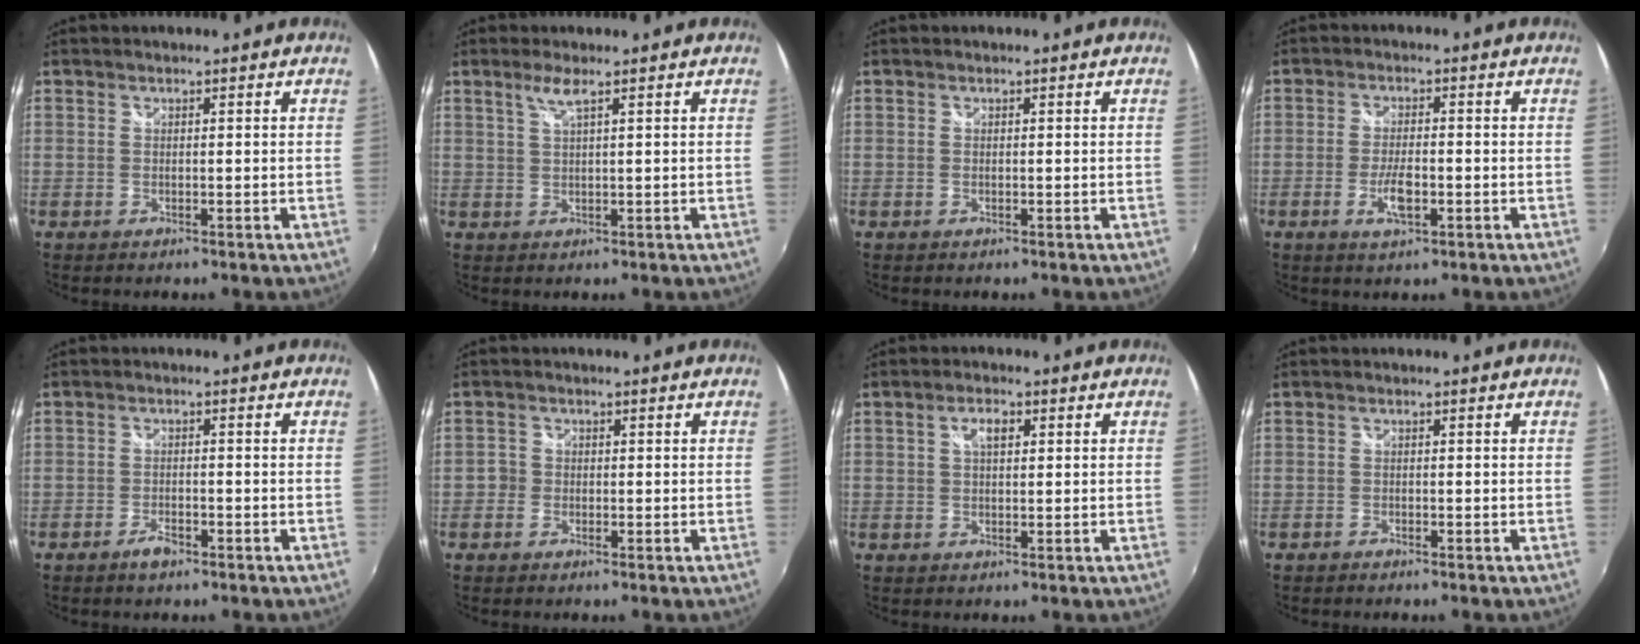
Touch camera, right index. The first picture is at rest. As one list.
[{"total": 2.4, "force": [1.4, -0.2, 1.9], "torque": [-0.039, 0.000, 0.029]}, {"total": 0.0}, {"total": 4.7, "force": [-1.7, 1.5, 4.2], "torque": [-0.088, -0.003, -0.030]}, {"total": 2.6, "force": [-1.9, 0.9, 1.5], "torque": [-0.036, 0.000, -0.036]}, {"total": 1.8, "force": [-0.9, 1.5, 0.2], "torque": [-0.004, 0.000, -0.021]}, {"total": 2.9, "force": [0.9, 1.4, 2.3], "torque": [-0.041, 0.008, 0.014]}, {"total": 0.8, "force": [-0.8, 0.3, 0.1], "torque": [-0.006, -0.004, -0.016]}]